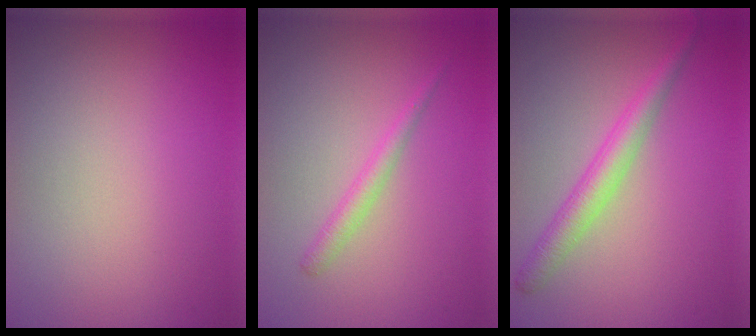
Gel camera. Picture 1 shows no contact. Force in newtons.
{"total": 1.5, "press": 1.5, "slide": 0.1}
{"total": 3.0, "press": 3.0, "slide": 0.1}